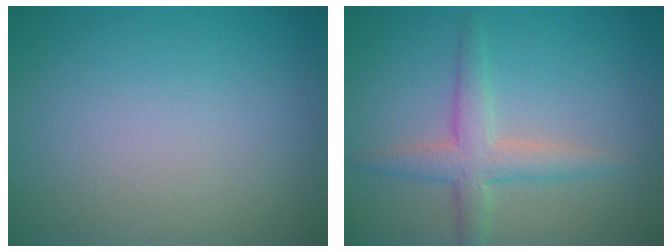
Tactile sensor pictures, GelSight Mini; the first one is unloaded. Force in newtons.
{"total": 3.2, "press": 3.2, "slide": 0.1}